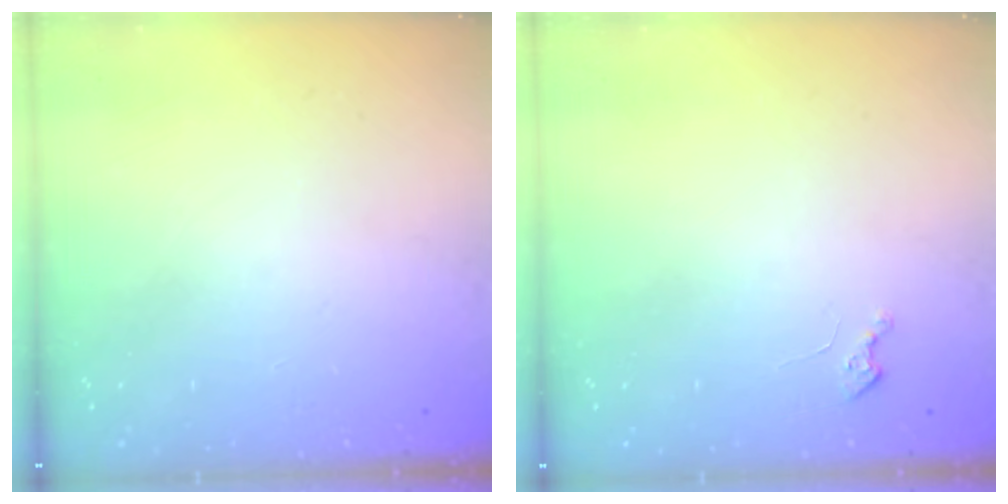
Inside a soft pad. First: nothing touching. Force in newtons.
{"total": 1.9, "press": 1.9, "slide": 0.3}